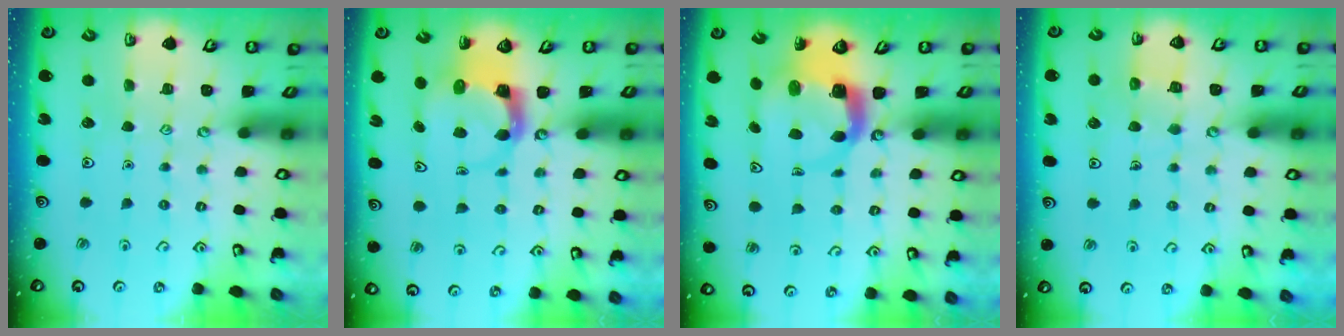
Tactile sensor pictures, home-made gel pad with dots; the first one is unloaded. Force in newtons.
{"total": 3.6, "press": 3.6, "slide": 0.5}
{"total": 4.0, "press": 4.0, "slide": 0.3}
{"total": 5.4, "press": 5.4, "slide": 0.4}